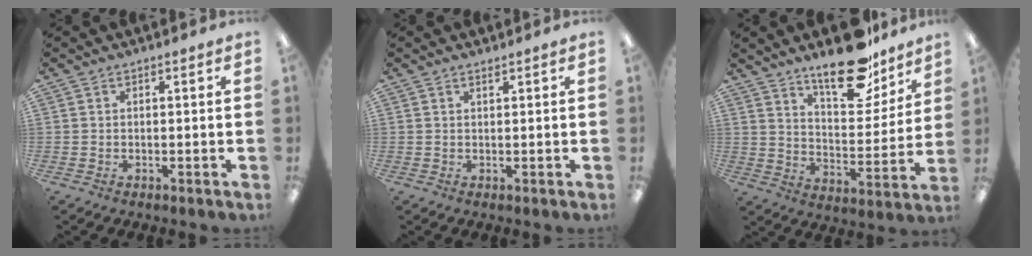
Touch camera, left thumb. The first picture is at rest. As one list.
[{"total": 0.8, "force": [0.7, 0.1, 0.3], "torque": [-0.008, -0.001, 0.014]}, {"total": 20.3, "force": [15.5, 7.9, 10.5], "torque": [-0.154, -0.101, 0.262]}]